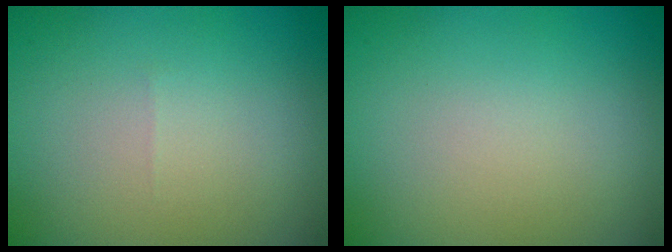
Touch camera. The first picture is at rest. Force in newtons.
{"total": 0.0}